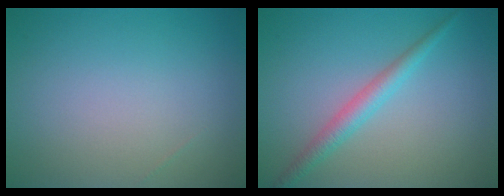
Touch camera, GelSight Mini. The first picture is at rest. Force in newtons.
{"total": 2.4, "press": 2.3, "slide": 0.2}